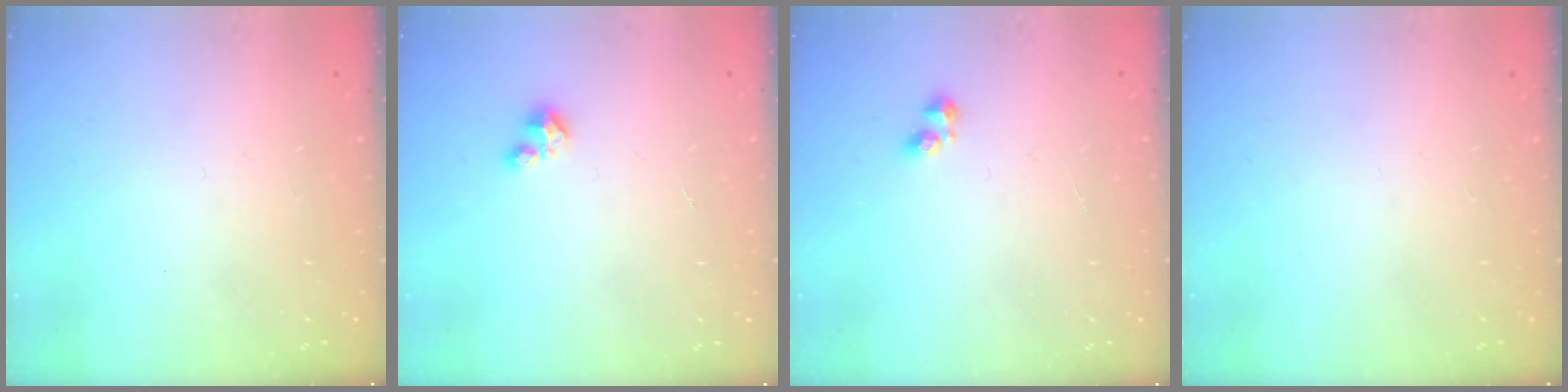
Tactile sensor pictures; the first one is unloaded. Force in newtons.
{"total": 1.5, "press": 1.5, "slide": 0.2}
{"total": 2.5, "press": 2.3, "slide": 0.9}
{"total": 0.0}